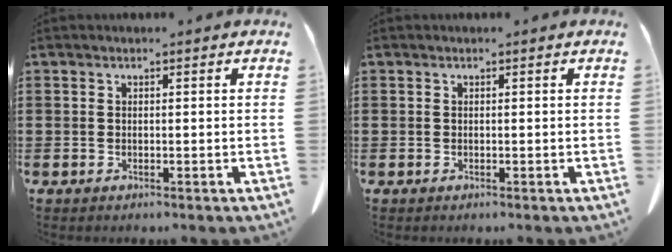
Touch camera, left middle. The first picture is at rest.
{"total": 0.0}